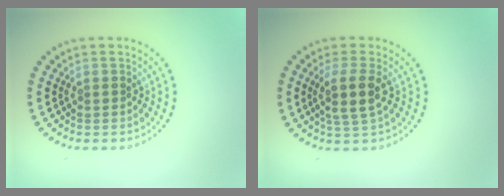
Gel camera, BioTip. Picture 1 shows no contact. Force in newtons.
{"total": 3.1, "press": 2.7, "slide": 1.6}